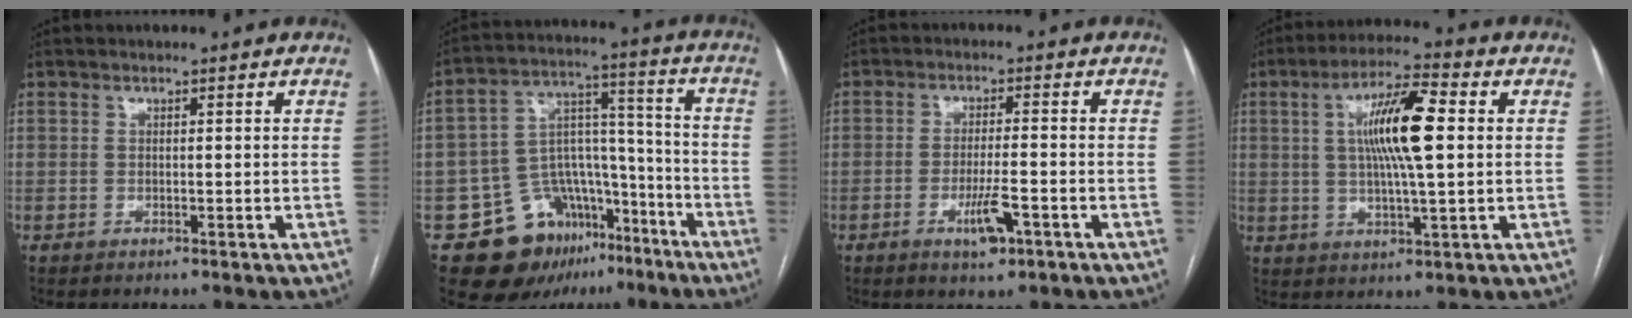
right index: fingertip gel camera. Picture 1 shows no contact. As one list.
[{"total": 15.7, "force": [-9.3, 10.7, 6.7], "torque": [-0.099, 0.072, -0.135]}, {"total": 5.2, "force": [-2.4, 1.0, 4.5], "torque": [-0.084, -0.004, -0.039]}, {"total": 11.4, "force": [1.8, 1.4, 11.2], "torque": [-0.204, 0.011, 0.029]}]